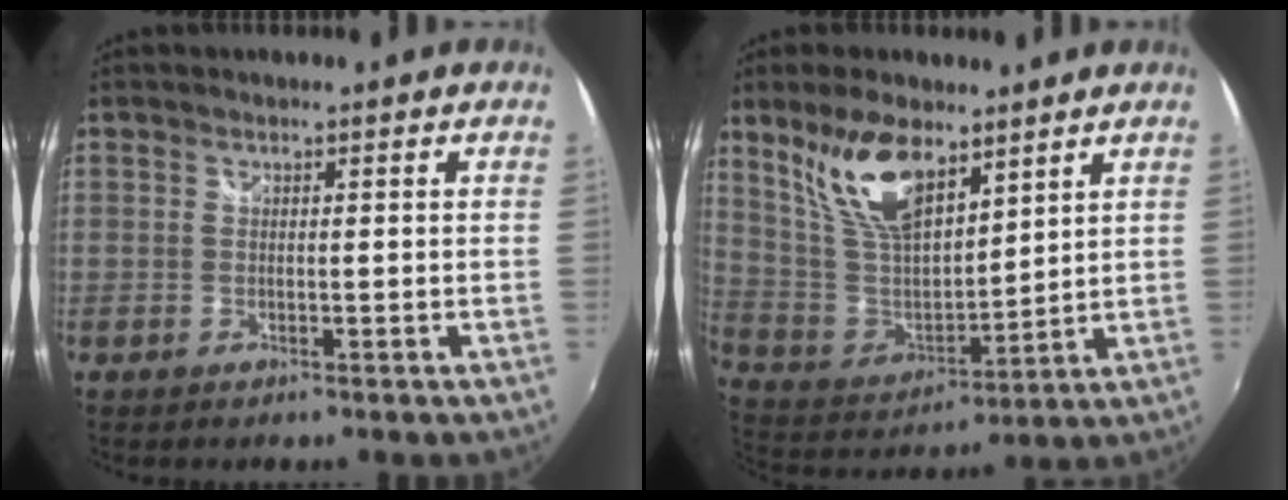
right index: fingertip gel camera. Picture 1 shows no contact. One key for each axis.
{"total": 15.3, "fx": 9.5, "fy": 6.6, "fz": 10.1, "tx": -0.193, "ty": 0.009, "tz": 0.196}